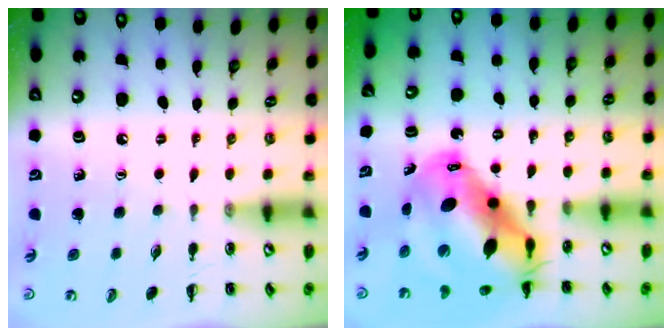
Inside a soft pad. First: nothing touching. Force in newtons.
{"total": 17.3, "press": 16.7, "slide": 4.6}